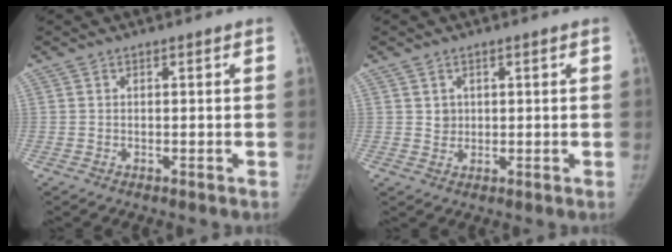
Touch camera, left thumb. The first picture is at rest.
{"total": 2.1, "force": [0.7, 1.9, 0.6], "torque": [-0.001, -0.005, 0.016]}